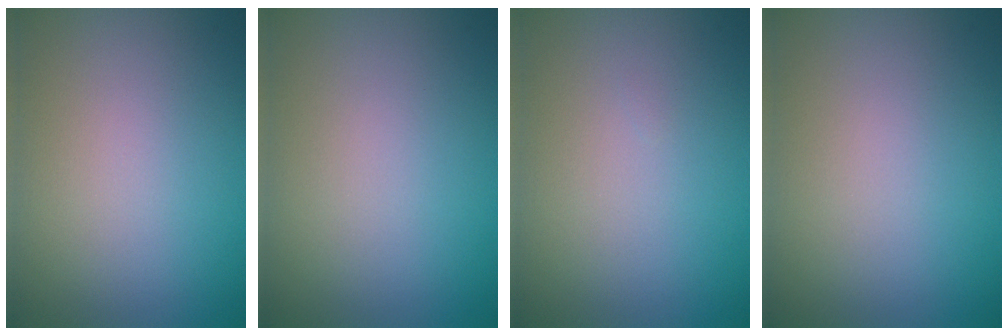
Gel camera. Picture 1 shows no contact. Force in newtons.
{"total": 0.0}
{"total": 0.0}
{"total": 0.0}